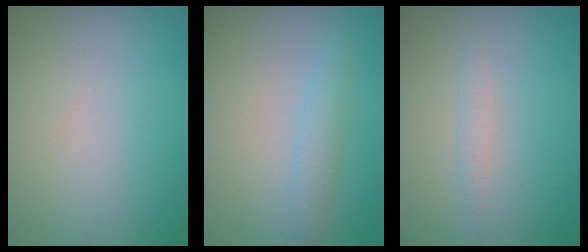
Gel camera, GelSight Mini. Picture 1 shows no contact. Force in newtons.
{"total": 2.0, "press": 2.0, "slide": 0.2}
{"total": 0.9, "press": 0.9, "slide": 0.0}